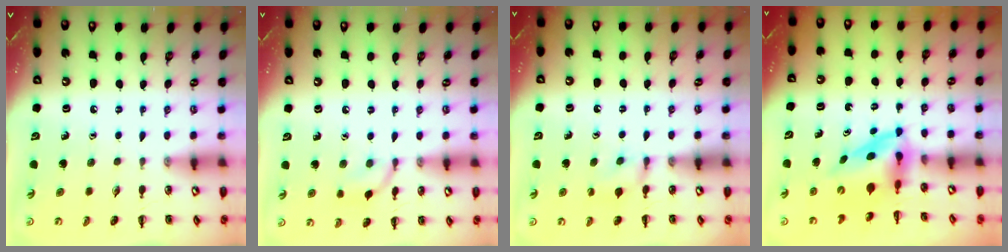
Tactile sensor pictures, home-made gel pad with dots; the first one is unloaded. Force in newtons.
{"total": 7.5, "press": 7.4, "slide": 1.0}
{"total": 5.7, "press": 5.6, "slide": 1.3}
{"total": 3.7, "press": 3.6, "slide": 0.6}